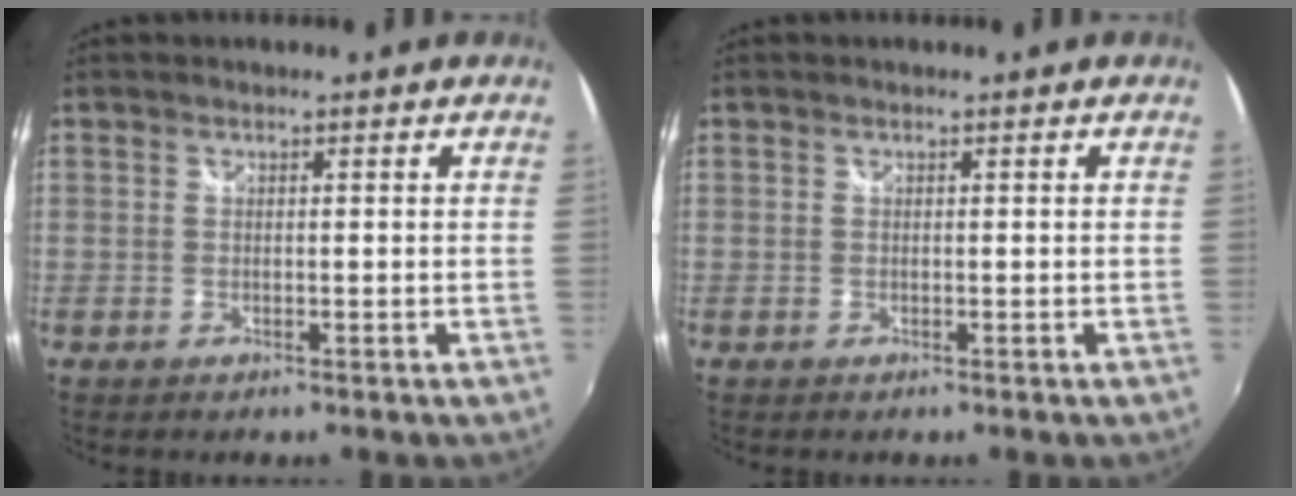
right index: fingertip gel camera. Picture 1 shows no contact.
{"total": 0.0}